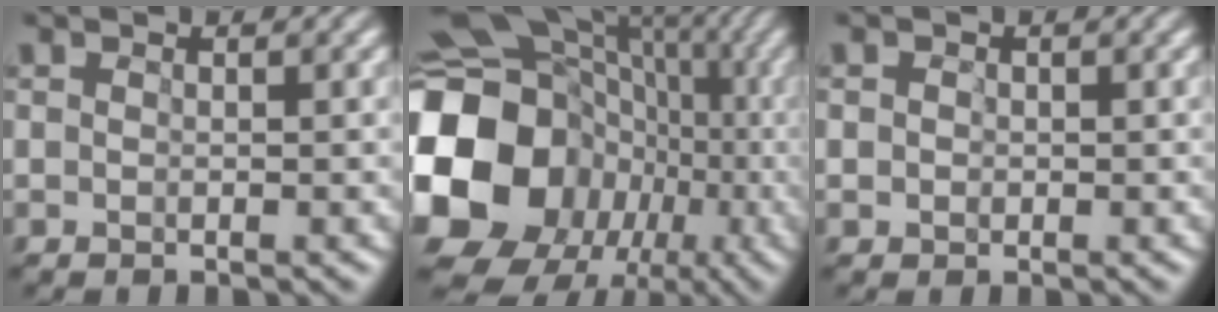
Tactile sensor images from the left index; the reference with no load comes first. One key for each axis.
{"total": 19.4, "fx": -3.4, "fy": 16.4, "fz": 9.7, "tx": -0.229, "ty": -0.011, "tz": -0.070}
{"total": 1.7, "fx": 0.3, "fy": 1.5, "fz": 0.7, "tx": -0.001, "ty": 0.017, "tz": -0.007}